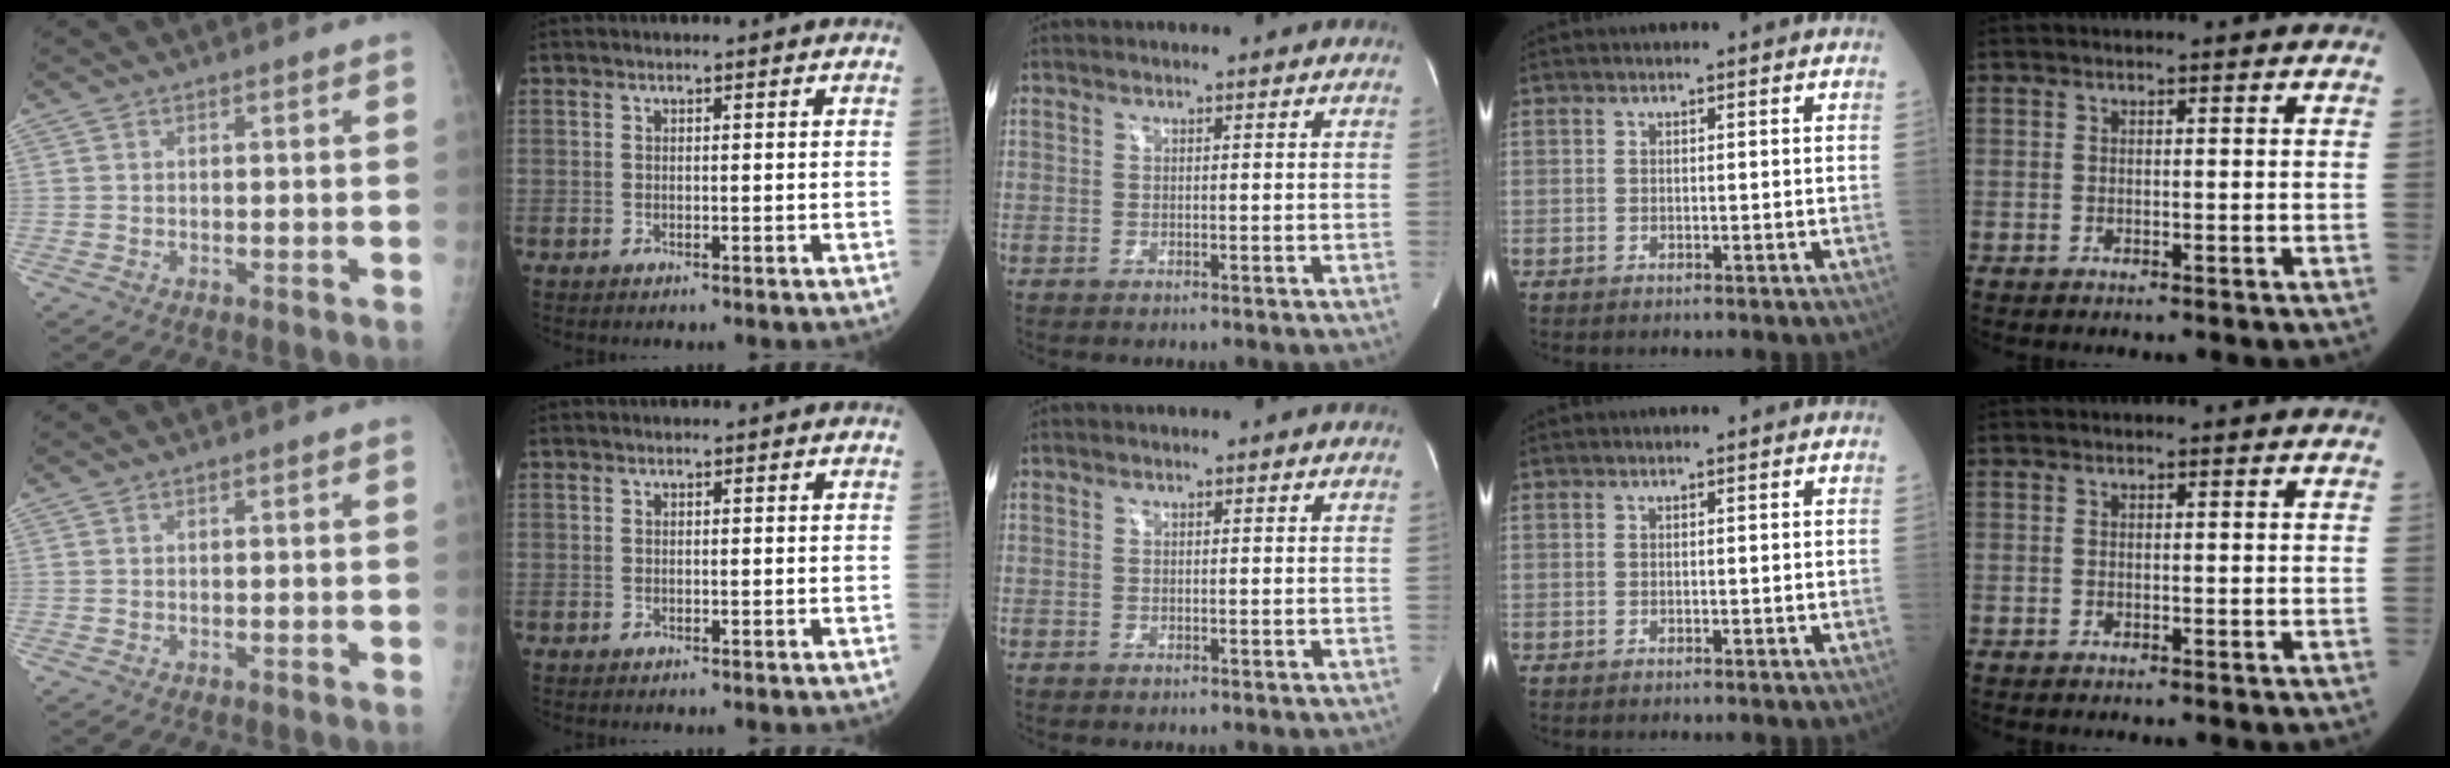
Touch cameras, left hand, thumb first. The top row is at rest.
{}